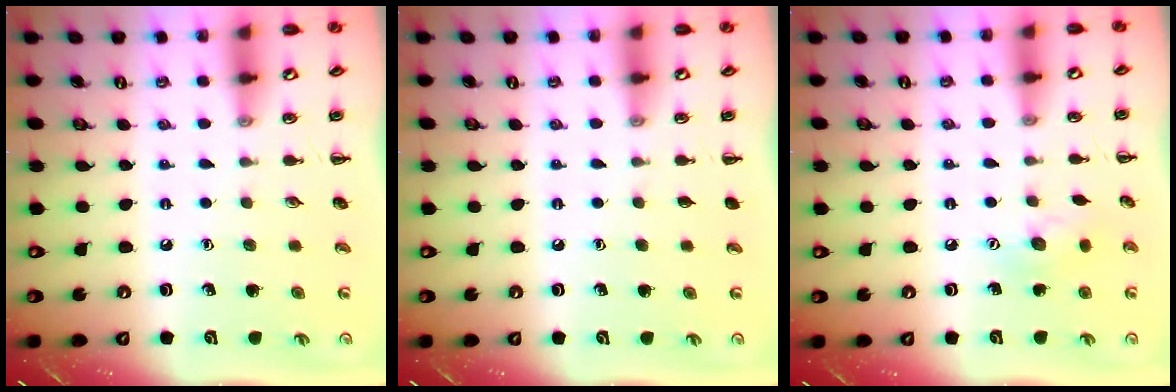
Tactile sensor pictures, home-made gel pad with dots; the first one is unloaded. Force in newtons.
{"total": 0.0}
{"total": 7.4, "press": 7.3, "slide": 1.1}